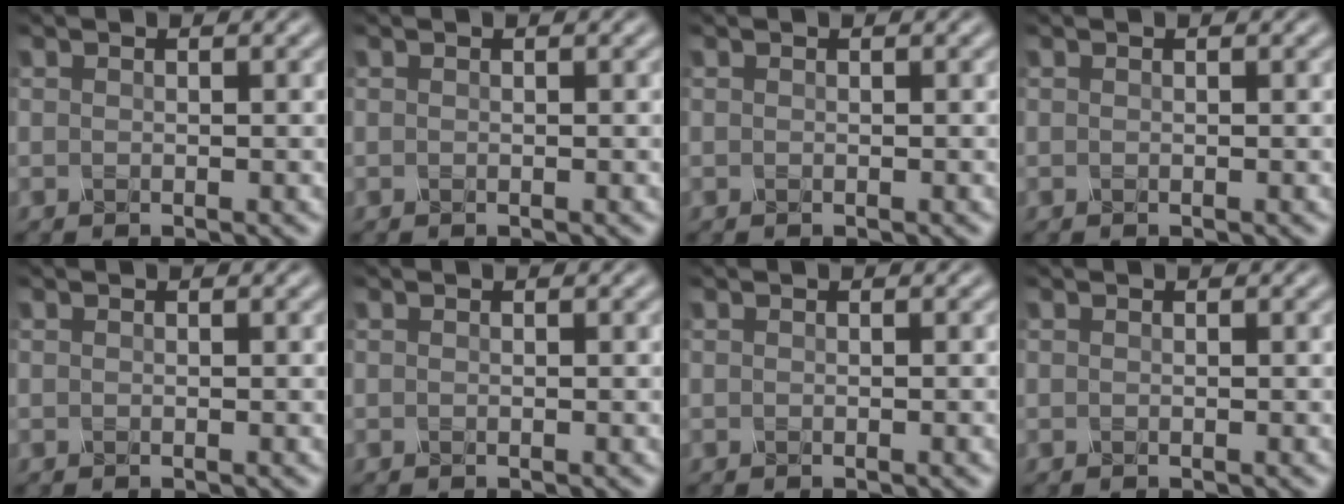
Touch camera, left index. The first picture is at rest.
{"total": 0.0}
{"total": 0.0}
{"total": 0.0}
{"total": 0.0}
{"total": 0.0}
{"total": 0.7, "force": [-0.1, 0.1, 0.6], "torque": [-0.006, 0.001, -0.001]}
{"total": 0.0}